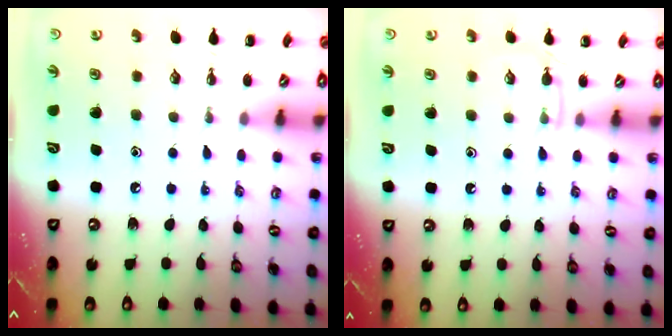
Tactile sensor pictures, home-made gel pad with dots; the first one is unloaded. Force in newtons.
{"total": 4.0, "press": 3.8, "slide": 1.3}